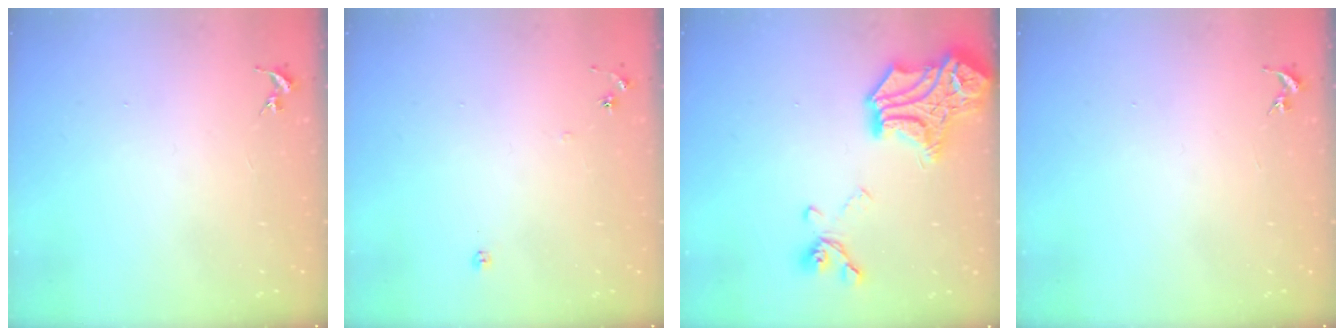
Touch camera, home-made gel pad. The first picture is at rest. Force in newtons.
{"total": 6.1, "press": 6.1, "slide": 0.5}
{"total": 22.8, "press": 22.8, "slide": 0.7}
{"total": 0.0}